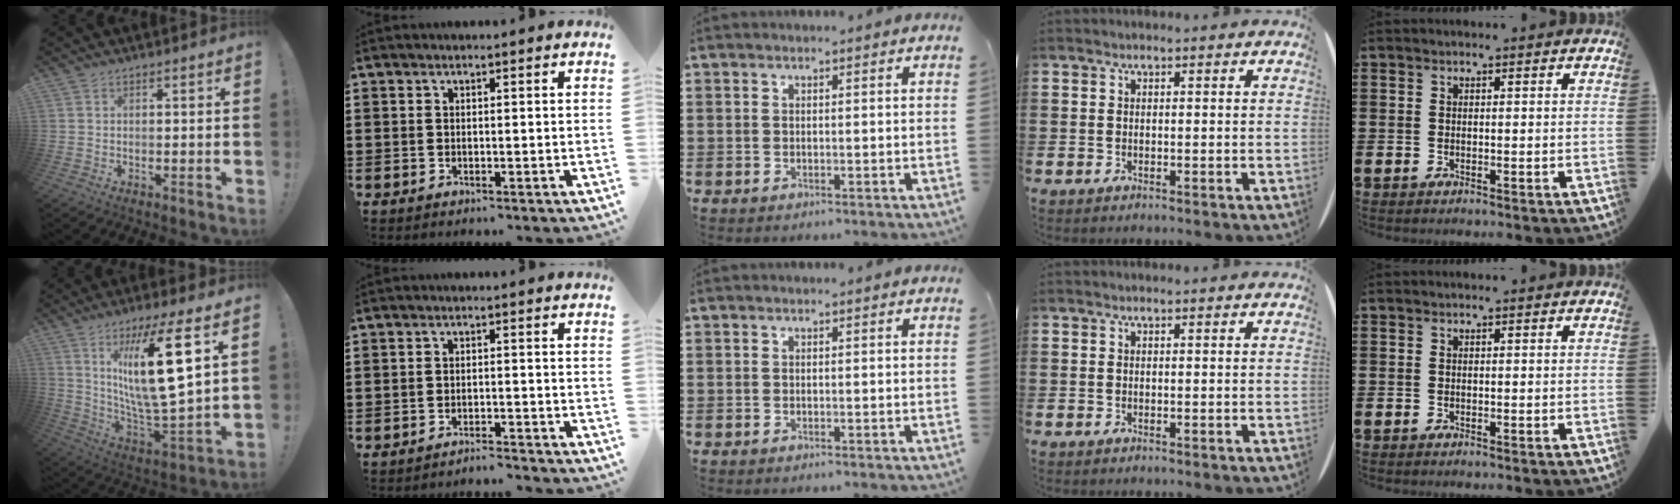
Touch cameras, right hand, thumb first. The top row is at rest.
{"thumb": {"total": 21.5, "force": [8.5, 4.3, 19.2], "torque": [-0.329, -0.060, 0.123]}, "index": {"total": 2.4, "force": [-2.4, -0.1, 0.2], "torque": [-0.008, 0.002, -0.051]}}